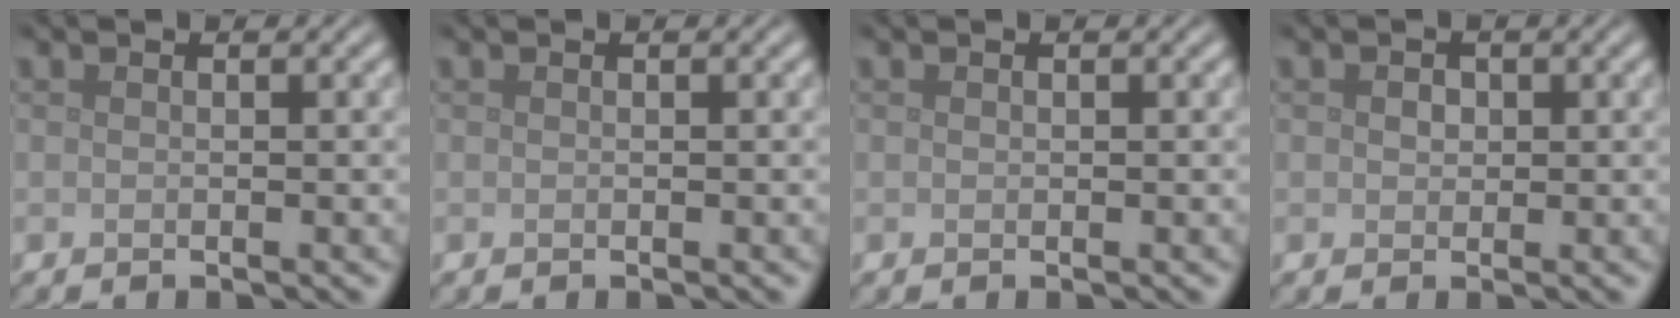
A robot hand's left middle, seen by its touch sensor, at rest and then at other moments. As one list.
[{"total": 0.0}, {"total": 0.0}, {"total": 0.9, "force": [0.2, 0.8, 0.4], "torque": [-0.007, 0.001, 0.001]}]